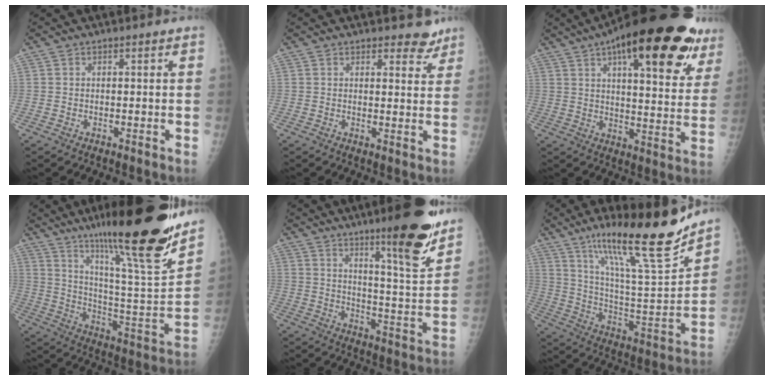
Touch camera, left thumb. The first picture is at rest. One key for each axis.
{"total": 4.1, "fx": 3.4, "fy": 1.8, "fz": 1.3, "tx": 0.009, "ty": -0.023, "tz": 0.040}
{"total": 29.7, "fx": 16.4, "fy": 9.9, "fz": 22.7, "tx": -0.298, "ty": -0.022, "tz": 0.228}
{"total": 28.0, "fx": 19.6, "fy": 3.0, "fz": 19.8, "tx": -0.289, "ty": -0.090, "tz": 0.313}
{"total": 15.6, "fx": 10.8, "fy": 1.8, "fz": 11.1, "tx": -0.139, "ty": -0.076, "tz": 0.165}
{"total": 23.6, "fx": 16.9, "fy": 3.2, "fz": 16.2, "tx": -0.240, "ty": -0.082, "tz": 0.290}